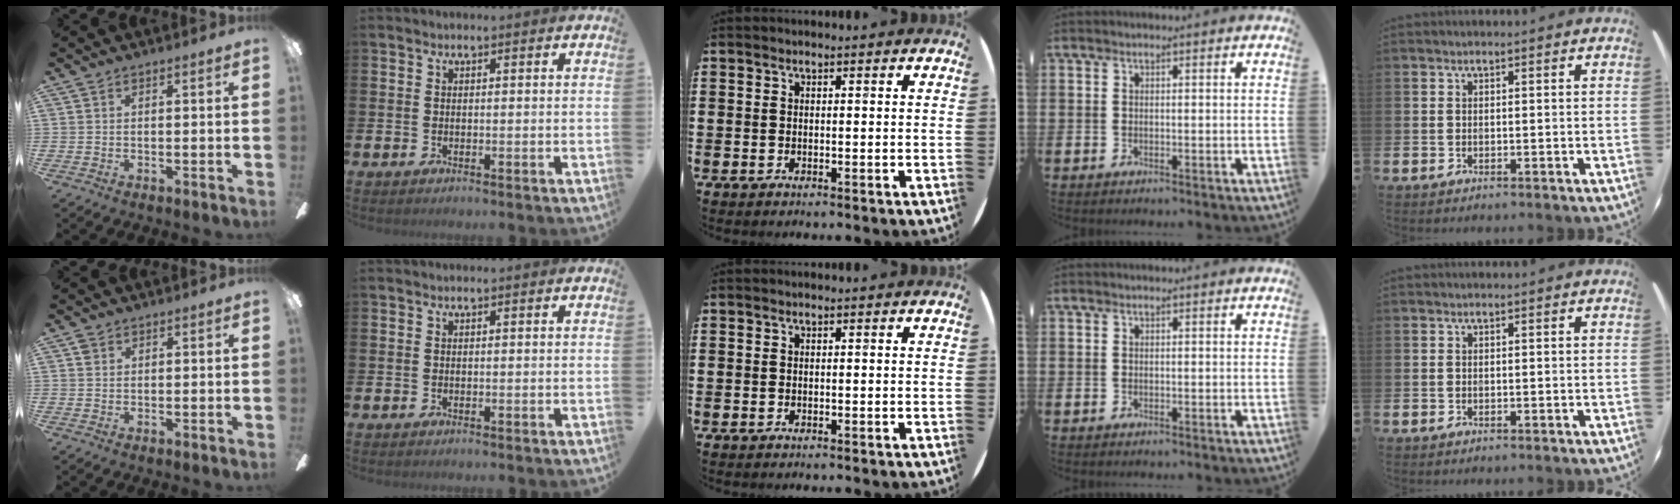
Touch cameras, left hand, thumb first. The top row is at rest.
{"thumb": {"total": 1.1, "force": [0.6, 0.9, 0.3], "torque": [-0.008, 0.003, 0.012]}}